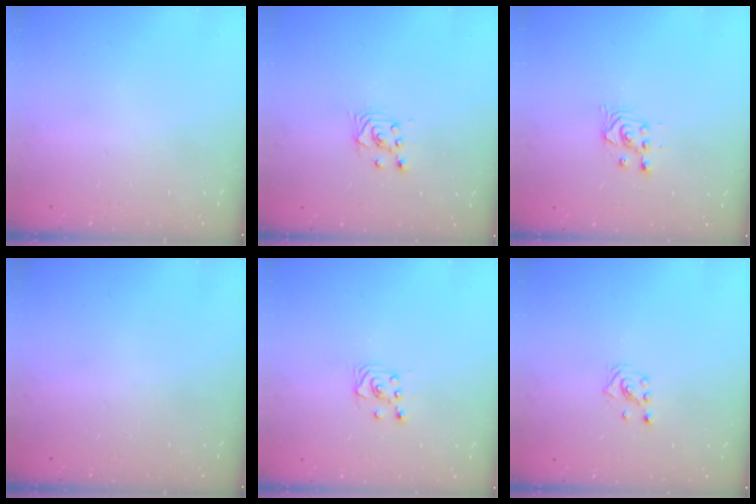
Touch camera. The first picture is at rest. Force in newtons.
{"total": 2.5, "press": 2.5, "slide": 0.2}
{"total": 2.5, "press": 2.5, "slide": 0.2}
{"total": 0.0}
{"total": 2.9, "press": 2.9, "slide": 0.4}
{"total": 1.4, "press": 1.4, "slide": 0.1}